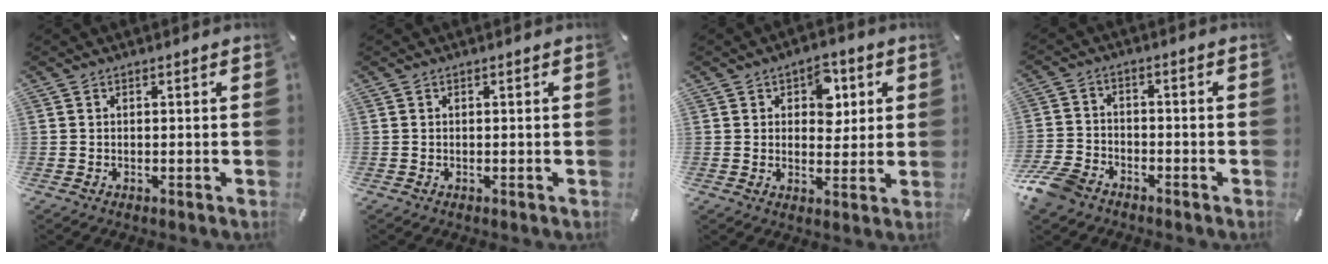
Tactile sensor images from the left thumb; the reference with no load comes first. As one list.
[{"total": 0.0}, {"total": 7.7, "force": [2.9, 5.5, 4.5], "torque": [-0.047, -0.005, 0.041]}, {"total": 7.9, "force": [-5.7, 4.4, 3.3], "torque": [-0.076, 0.026, -0.112]}]